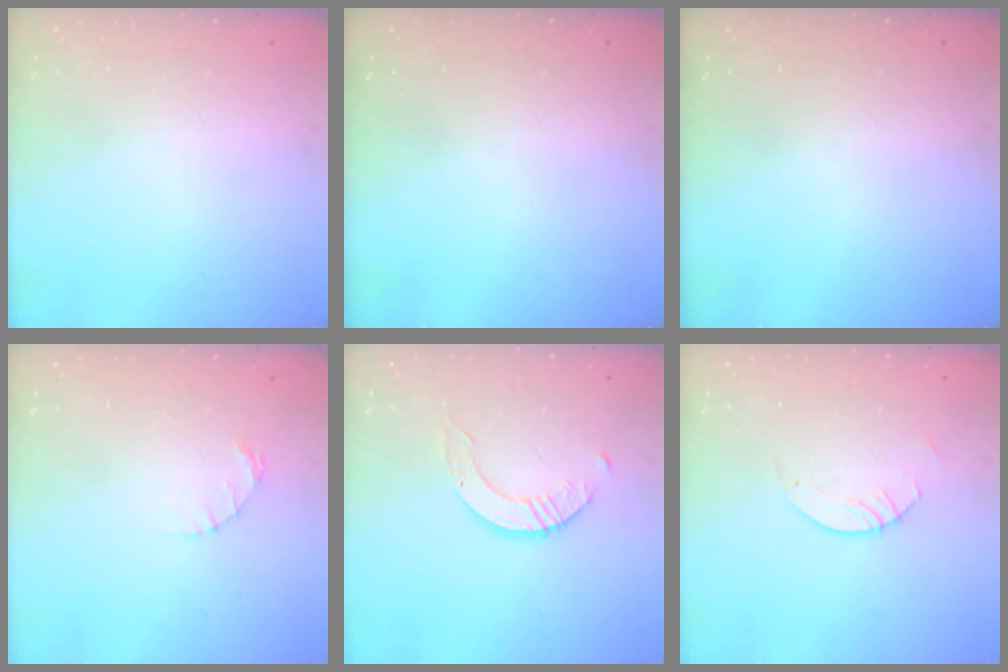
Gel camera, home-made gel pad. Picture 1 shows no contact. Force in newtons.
{"total": 0.0}
{"total": 0.0}
{"total": 1.4, "press": 1.4, "slide": 0.2}
{"total": 4.0, "press": 4.0, "slide": 0.1}
{"total": 3.0, "press": 3.0, "slide": 0.3}